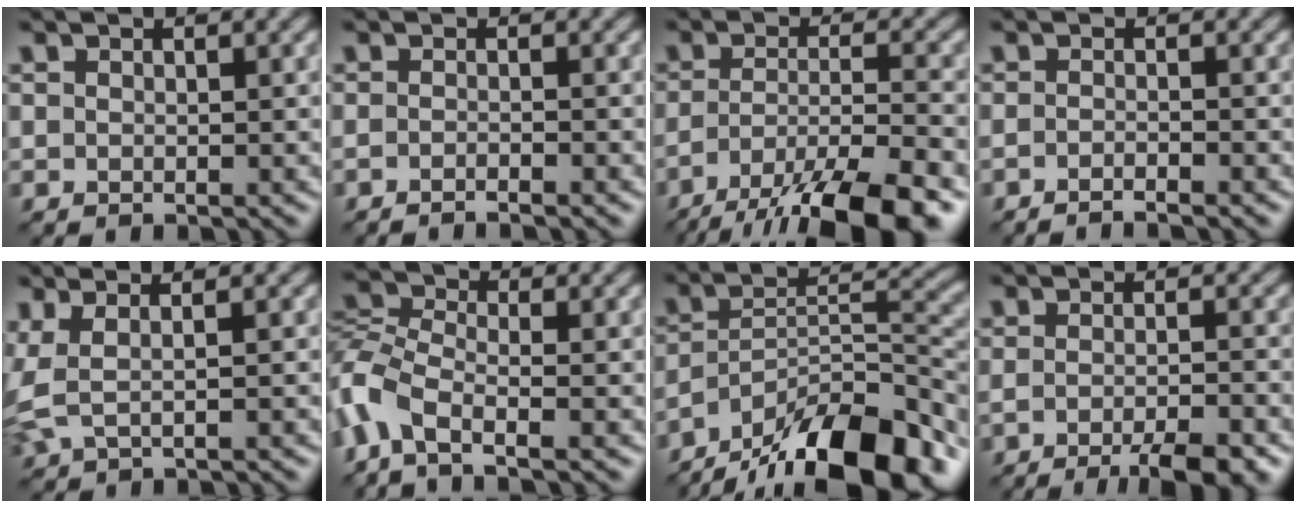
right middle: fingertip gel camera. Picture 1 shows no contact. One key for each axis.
{"total": 1.4, "fx": -1.3, "fy": -0.7, "fz": 0.1, "tx": 0.000, "ty": 0.000, "tz": -0.023}
{"total": 10.5, "fx": -7.7, "fy": 1.9, "fz": 6.9, "tx": -0.122, "ty": -0.009, "tz": -0.129}
{"total": 1.8, "fx": -1.7, "fy": -0.6, "fz": 0.4, "tx": 0.001, "ty": 0.003, "tz": -0.030}
{"total": 2.6, "fx": 0.0, "fy": 0.9, "fz": 2.5, "tx": -0.071, "ty": 0.002, "tz": 0.012}
{"total": 5.8, "fx": -3.8, "fy": 2.1, "fz": 3.9, "tx": -0.097, "ty": 0.000, "tz": -0.094}
{"total": 14.1, "fx": -10.9, "fy": 4.0, "fz": 8.0, "tx": -0.141, "ty": 0.011, "tz": -0.187}
{"total": 4.8, "fx": -3.2, "fy": 0.6, "fz": 3.5, "tx": -0.051, "ty": -0.003, "tz": -0.043}